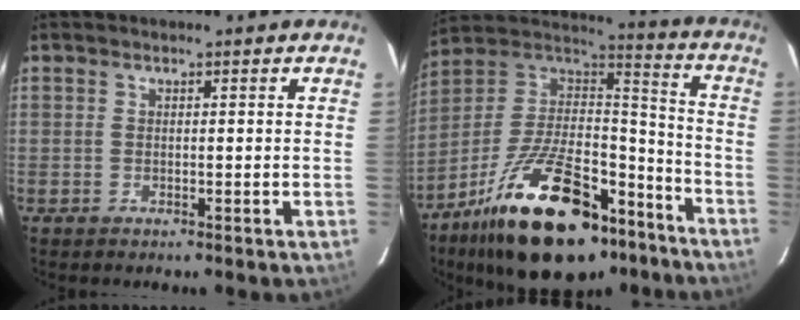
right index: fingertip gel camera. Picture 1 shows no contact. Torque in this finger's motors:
{"motor_torque": [0.93, -0.83, 0.79, 0.06]}